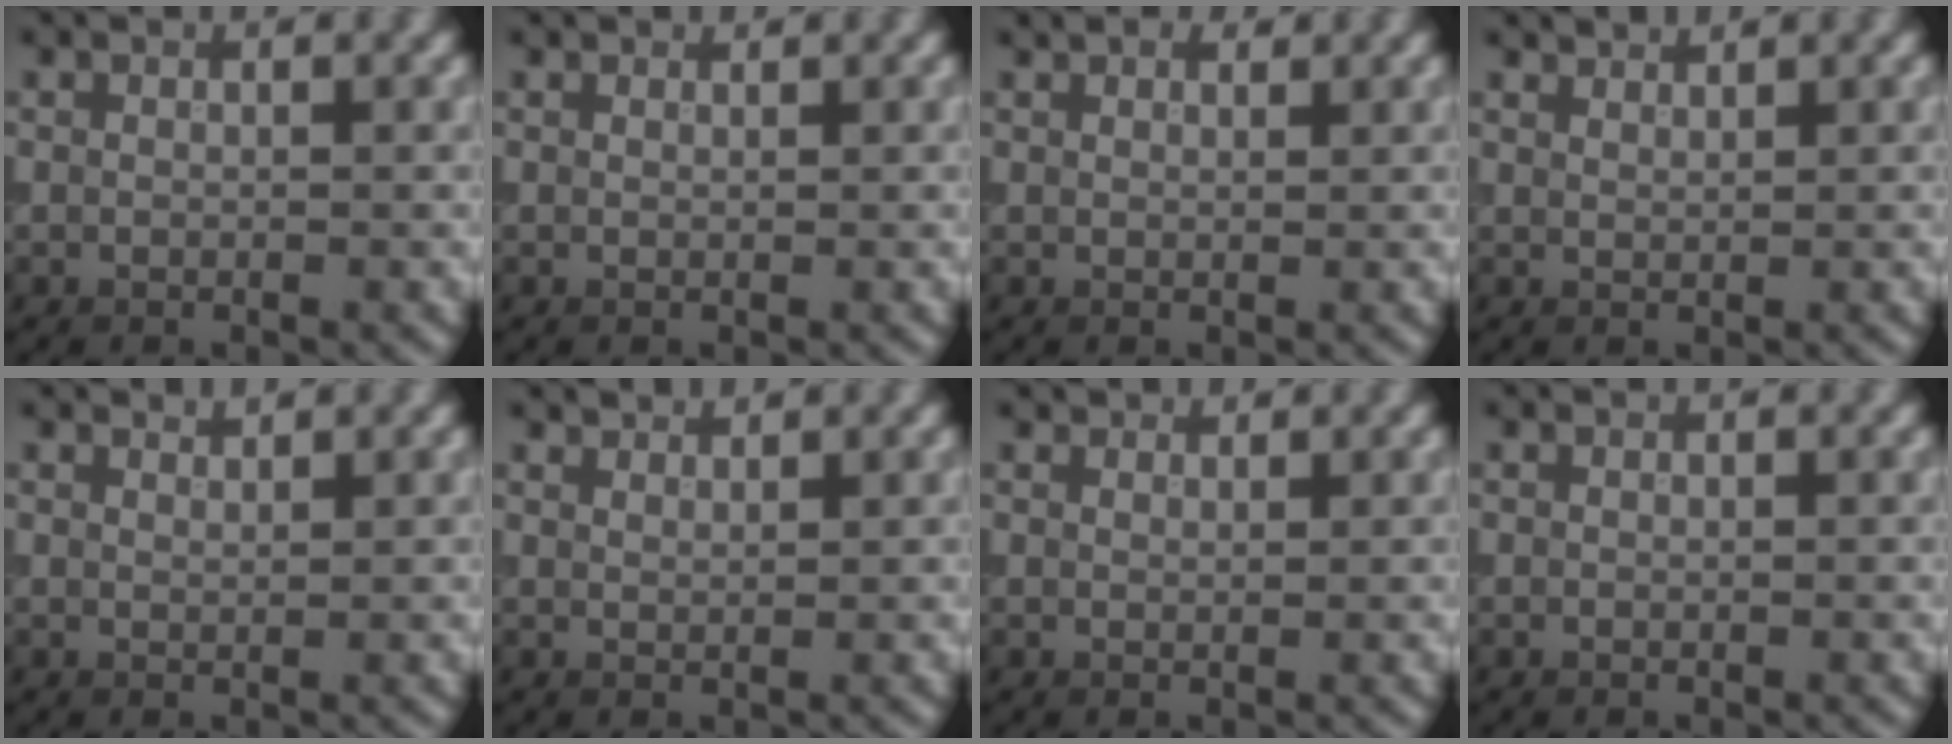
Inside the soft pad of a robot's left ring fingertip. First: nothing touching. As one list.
[{"total": 1.1, "force": [1.1, 0.3, 0.2], "torque": [-0.008, -0.004, 0.008]}, {"total": 1.6, "force": [1.4, 0.6, 0.5], "torque": [-0.012, -0.002, 0.018]}, {"total": 2.4, "force": [2.3, 0.4, 0.5], "torque": [-0.010, -0.004, 0.038]}, {"total": 1.4, "force": [1.3, 0.1, 0.2], "torque": [-0.005, 0.000, 0.017]}, {"total": 2.8, "force": [2.6, 0.6, 0.7], "torque": [-0.015, -0.004, 0.044]}, {"total": 2.6, "force": [2.3, 0.9, 0.7], "torque": [-0.018, -0.006, 0.038]}, {"total": 0.0}]